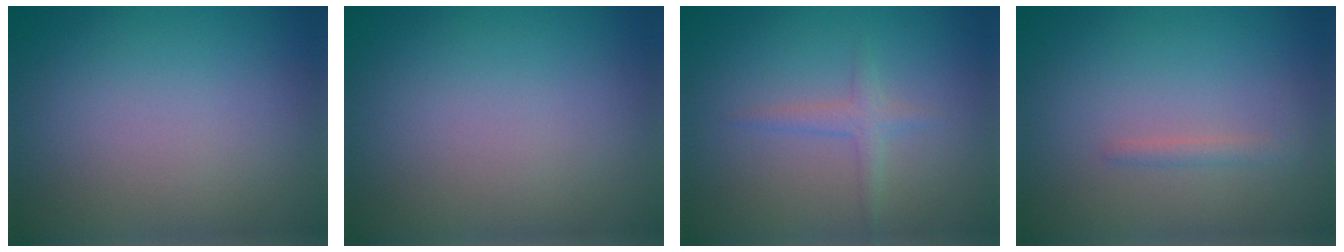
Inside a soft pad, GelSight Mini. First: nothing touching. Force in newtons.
{"total": 0.0}
{"total": 1.5, "press": 1.5, "slide": 0.1}
{"total": 0.9, "press": 0.9, "slide": 0.1}